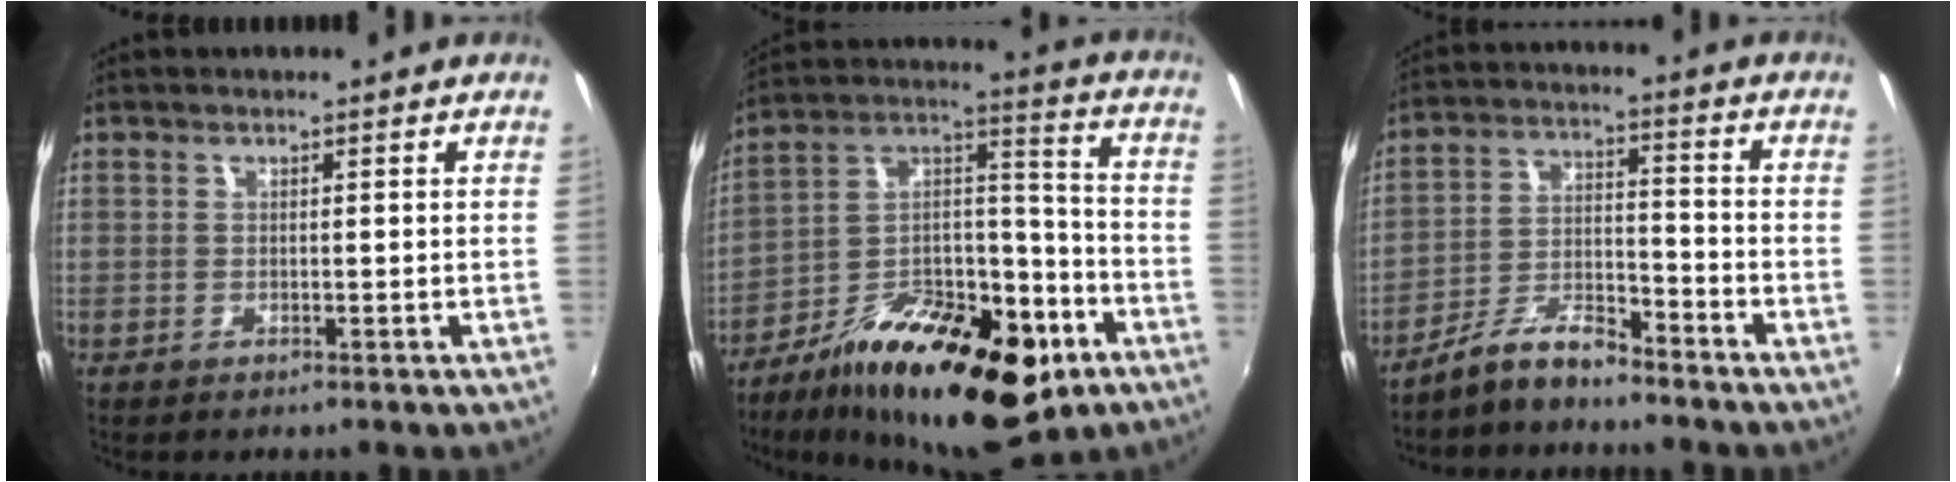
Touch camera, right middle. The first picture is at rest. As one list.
[{"total": 26.6, "force": [-14.8, 11.9, 18.7], "torque": [-0.304, 0.005, -0.226]}, {"total": 7.1, "force": [-6.3, 1.5, 3.0], "torque": [-0.067, 0.016, -0.117]}]